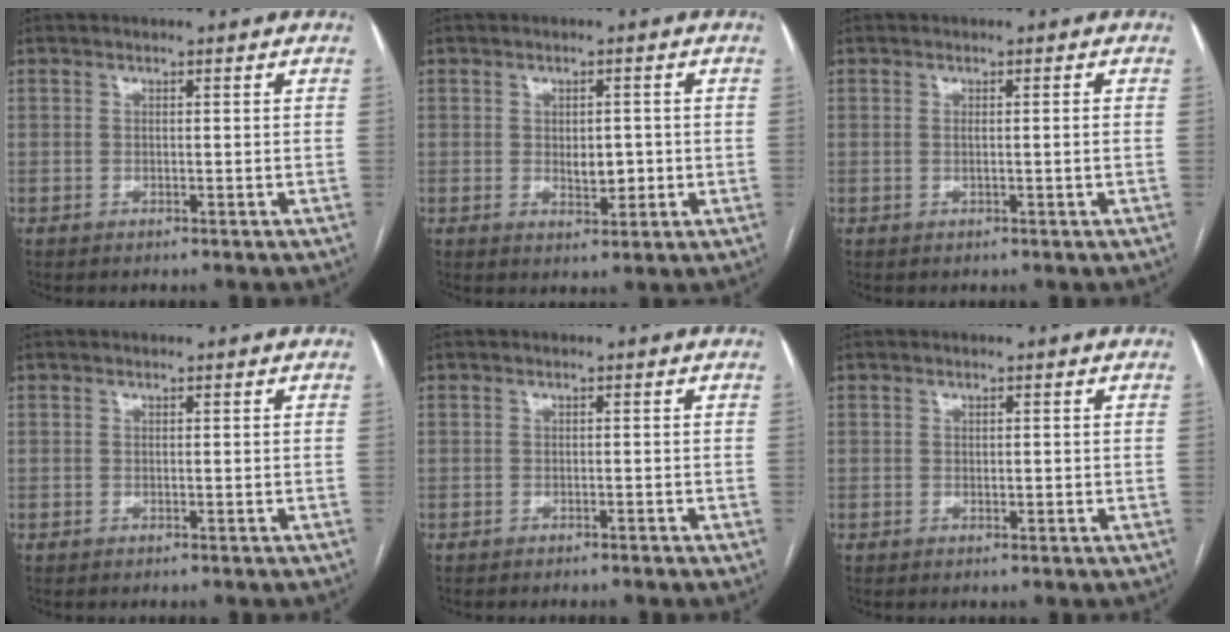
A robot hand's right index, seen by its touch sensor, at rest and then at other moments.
{"total": 3.5, "force": [-0.2, 1.9, 2.9], "torque": [-0.041, -0.002, 0.004]}
{"total": 1.3, "force": [-0.2, -0.2, 1.3], "torque": [-0.024, 0.002, 0.000]}
{"total": 0.0}
{"total": 0.7, "force": [-0.6, 0.2, 0.3], "torque": [-0.007, 0.000, -0.011]}
{"total": 0.7, "force": [0.0, 0.3, 0.6], "torque": [-0.009, -0.001, 0.002]}